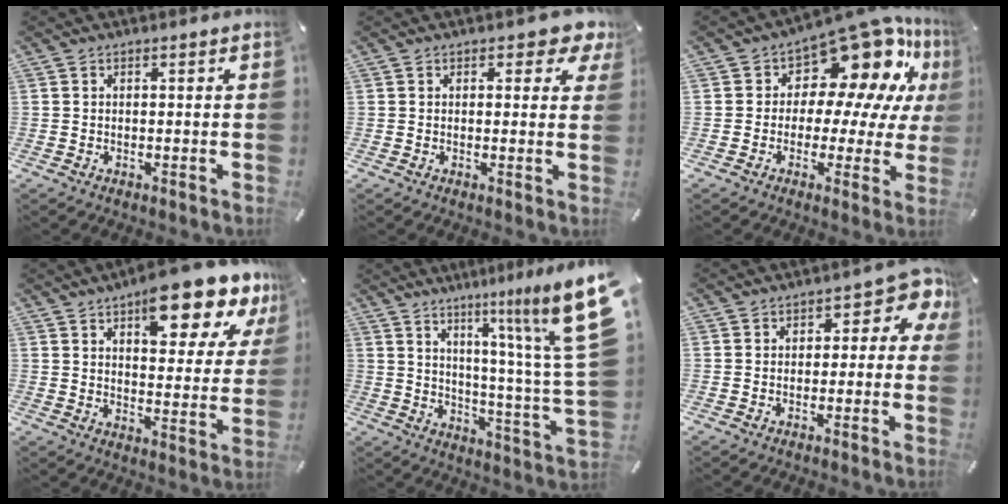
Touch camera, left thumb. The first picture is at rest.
{"total": 4.1, "force": [2.3, 2.3, 2.6], "torque": [-0.026, -0.005, 0.033]}
{"total": 14.3, "force": [9.5, 7.4, 7.7], "torque": [-0.125, -0.085, 0.163]}
{"total": 15.4, "force": [10.9, 5.7, 9.2], "torque": [-0.111, -0.073, 0.179]}
{"total": 16.4, "force": [9.3, 1.0, 13.5], "torque": [-0.199, -0.084, 0.137]}
{"total": 6.4, "force": [1.6, 3.9, 4.8], "torque": [-0.056, -0.013, 0.022]}